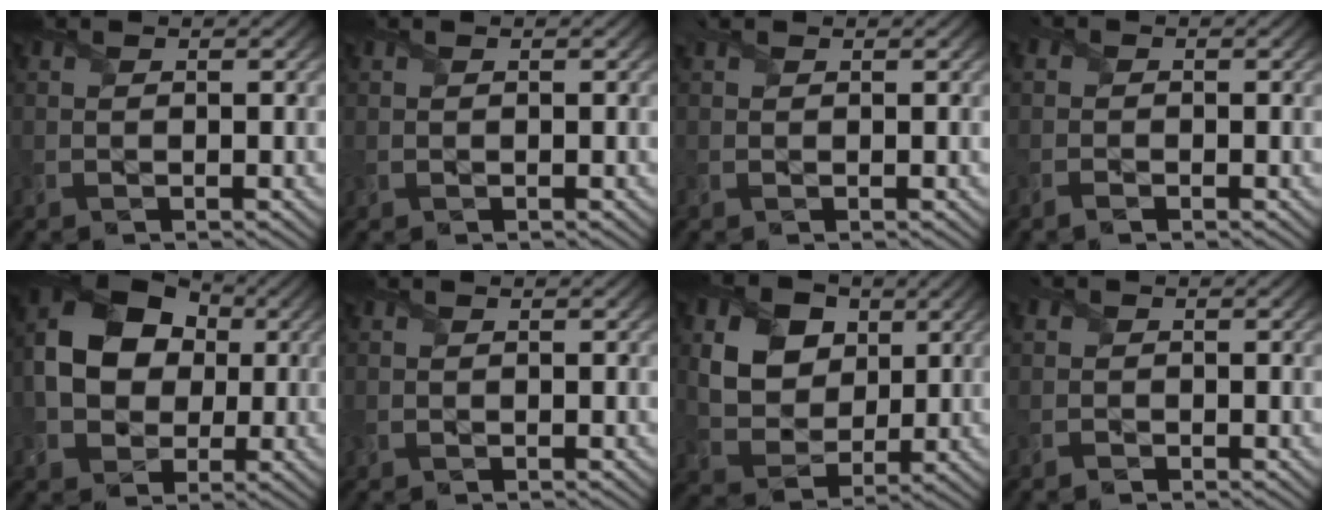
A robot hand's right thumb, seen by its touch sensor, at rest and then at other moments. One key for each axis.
{"total": 0.6, "fx": 0.3, "fy": 0.5, "fz": -0.2, "tx": -0.003, "ty": -0.002, "tz": 0.002}
{"total": 1.3, "fx": 1.1, "fy": 0.6, "fz": 0.4, "tx": -0.017, "ty": 0.008, "tz": 0.016}
{"total": 1.4, "fx": -0.7, "fy": 1.0, "fz": 0.6, "tx": -0.020, "ty": -0.001, "tz": -0.022}
{"total": 11.3, "fx": 1.0, "fy": 8.7, "fz": 7.1, "tx": -0.154, "ty": 0.009, "tz": 0.007}
{"total": 0.8, "fx": 0.1, "fy": 0.8, "fz": 0.0, "tx": -0.010, "ty": -0.001, "tz": -0.002}
{"total": 11.5, "fx": 4.5, "fy": 8.7, "fz": 6.0, "tx": -0.162, "ty": 0.010, "tz": 0.088}
{"total": 1.3, "fx": -0.4, "fy": 1.2, "fz": 0.1, "tx": -0.005, "ty": 0.000, "tz": -0.016}